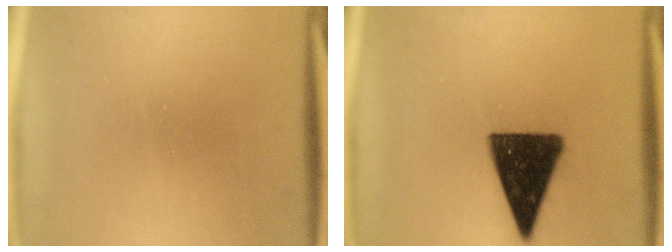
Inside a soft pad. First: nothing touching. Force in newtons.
{"total": 14.6}